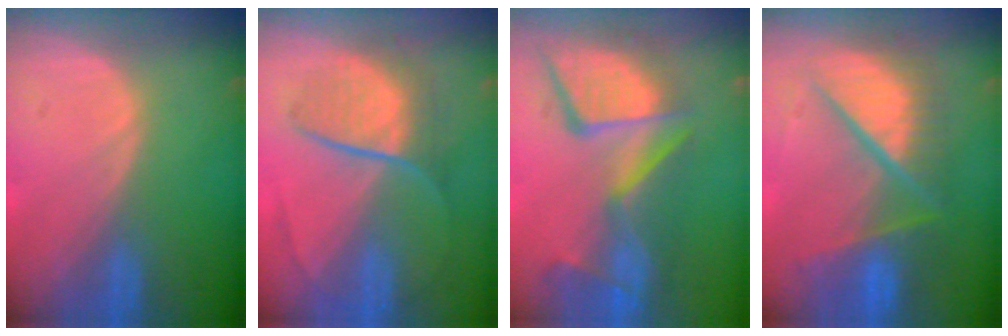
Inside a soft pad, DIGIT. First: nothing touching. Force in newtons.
{"total": 7.2, "press": 7.0, "slide": 1.8}
{"total": 13.6, "press": 11.2, "slide": 7.8}
{"total": 10.8, "press": 10.7, "slide": 1.3}